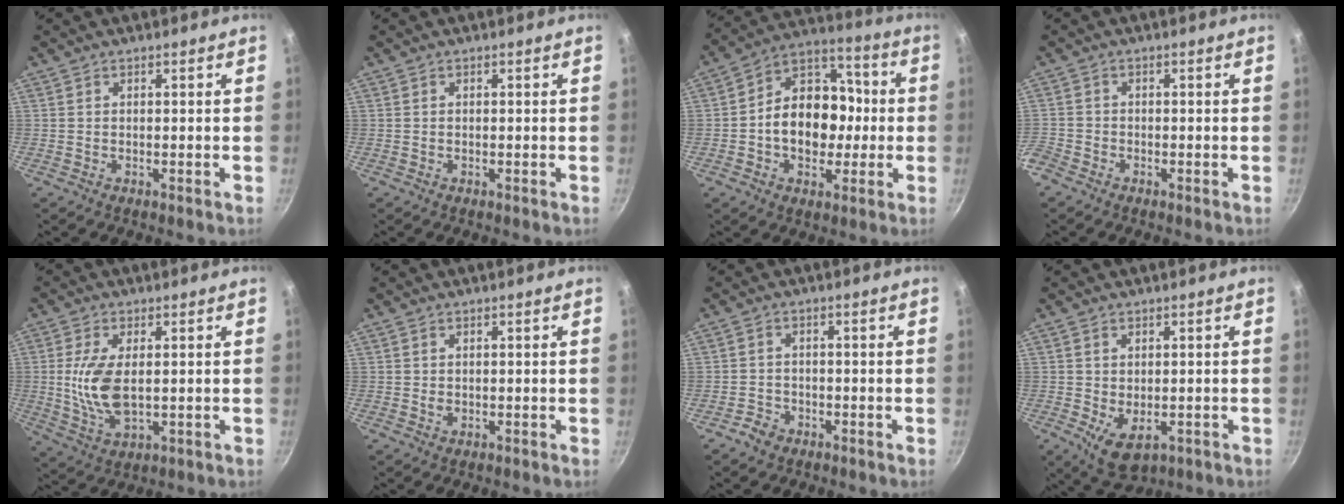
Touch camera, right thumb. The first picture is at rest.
{"total": 0.0}
{"total": 16.5, "force": [-1.3, 12.4, 10.8], "torque": [-0.125, 0.037, -0.035]}
{"total": 2.8, "force": [-1.8, 1.8, 1.0], "torque": [-0.034, 0.003, -0.041]}
{"total": 10.1, "force": [0.6, 5.0, 8.7], "torque": [-0.175, -0.010, 0.015]}
{"total": 0.7, "force": [0.2, 0.6, 0.4], "torque": [-0.003, 0.001, 0.003]}
{"total": 2.9, "force": [-1.8, 2.1, 0.7], "torque": [-0.005, 0.024, -0.031]}
{"total": 6.1, "force": [-1.0, 4.0, 4.5], "torque": [-0.067, -0.016, -0.006]}